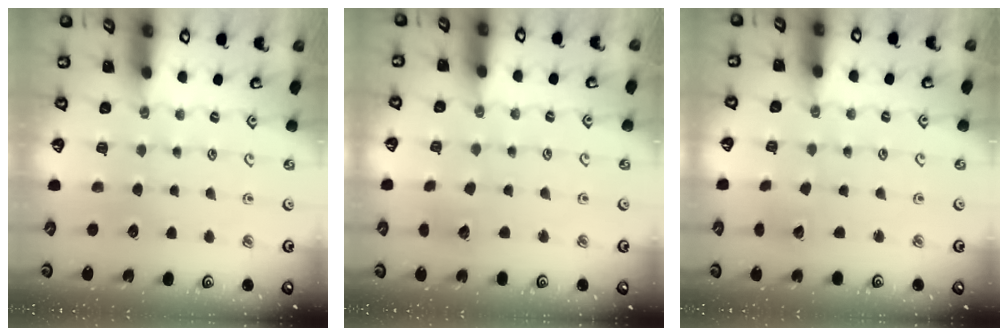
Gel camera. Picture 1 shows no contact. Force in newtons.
{"total": 5.5, "press": 5.4, "slide": 0.6}
{"total": 2.8, "press": 2.8, "slide": 0.0}